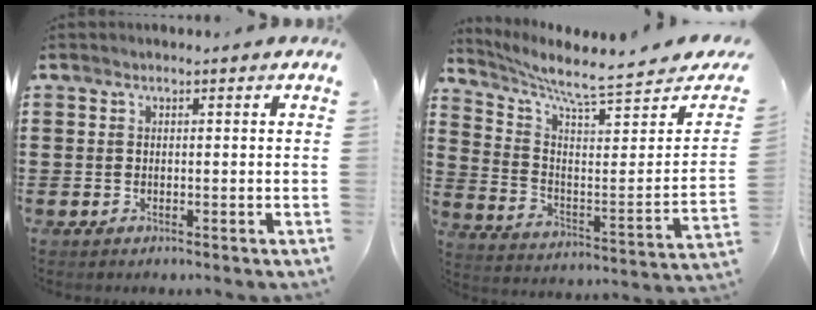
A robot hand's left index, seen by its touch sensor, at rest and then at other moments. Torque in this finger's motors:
{"motor_torque": [1.13, -1.01, 0.12, 0.03]}